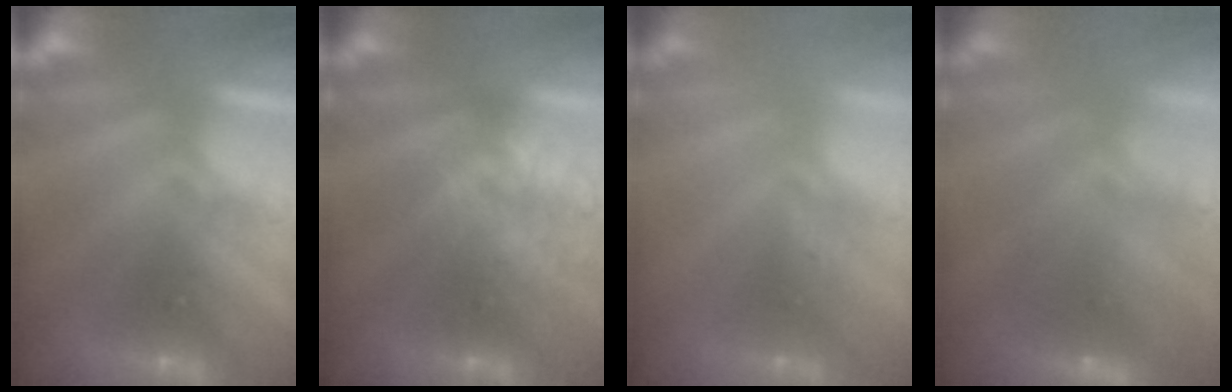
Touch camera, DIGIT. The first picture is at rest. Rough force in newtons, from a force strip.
{"total": 4.5}
{"total": 2.5}
{"total": 7.6}